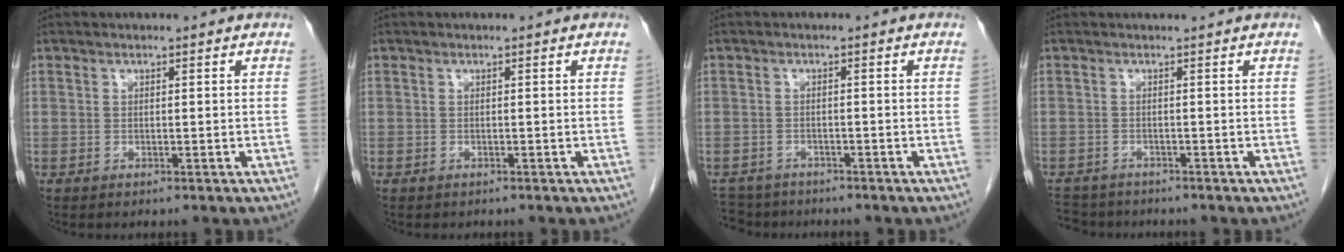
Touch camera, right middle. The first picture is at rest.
{"total": 0.5, "force": [-0.4, 0.2, 0.1], "torque": [-0.010, 0.001, -0.009]}
{"total": 5.5, "force": [-5.0, 2.3, 0.3], "torque": [-0.005, -0.002, -0.078]}
{"total": 4.7, "force": [-3.7, 2.1, 2.1], "torque": [-0.033, 0.020, -0.050]}